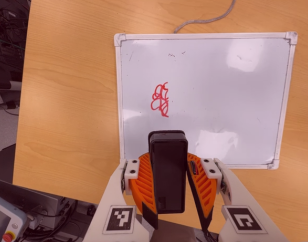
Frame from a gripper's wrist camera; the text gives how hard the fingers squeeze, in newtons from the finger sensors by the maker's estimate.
{"total": 9.4, "left": 8.9, "right": 10.0}